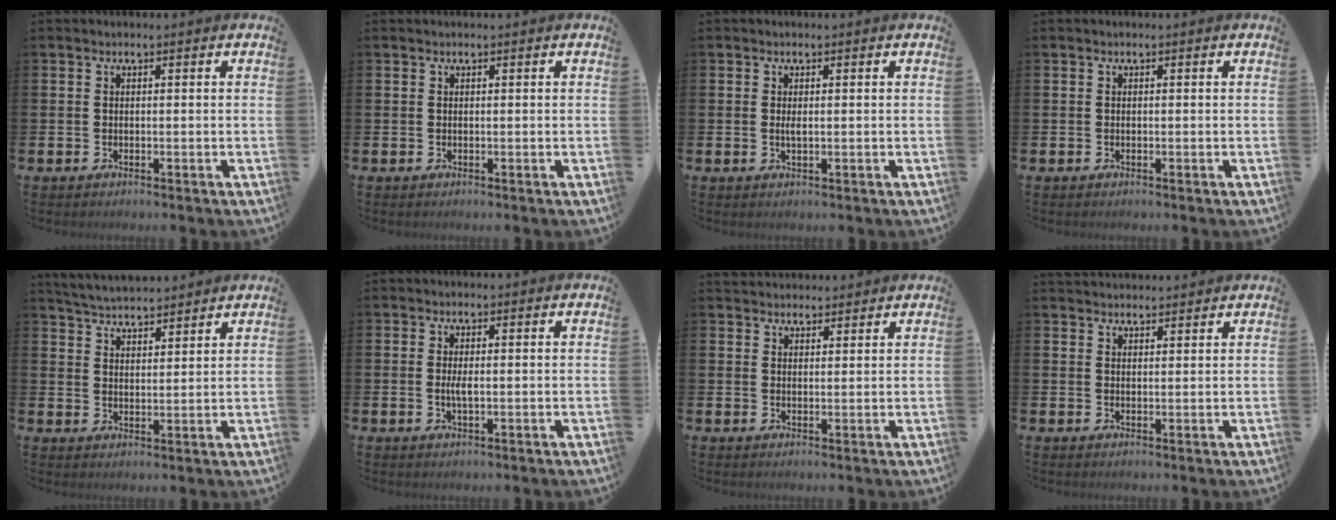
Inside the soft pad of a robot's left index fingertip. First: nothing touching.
{"total": 0.0}
{"total": 1.0, "force": [0.1, 0.3, 0.9], "torque": [-0.016, 0.002, 0.000]}
{"total": 0.0}
{"total": 4.5, "force": [4.5, 0.5, 0.1], "torque": [-0.024, -0.023, 0.081]}
{"total": 1.8, "force": [-0.1, 0.5, 1.7], "torque": [-0.032, 0.000, -0.003]}
{"total": 2.8, "force": [2.7, 0.8, -0.1], "torque": [0.005, -0.013, 0.048]}
{"total": 2.5, "force": [2.4, 0.4, 0.0], "torque": [0.005, -0.012, 0.042]}